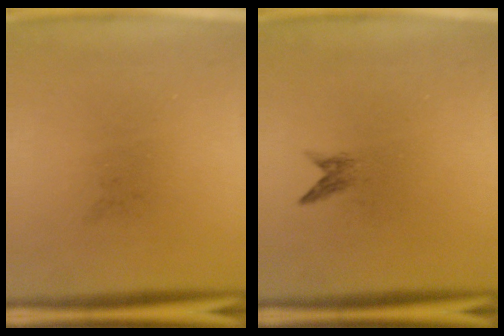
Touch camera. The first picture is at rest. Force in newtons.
{"total": 0.9}